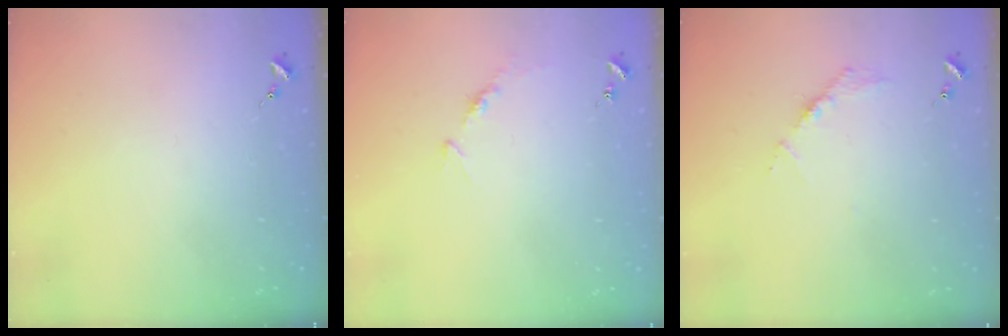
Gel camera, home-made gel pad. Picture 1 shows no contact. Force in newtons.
{"total": 4.9, "press": 4.8, "slide": 0.6}
{"total": 3.8, "press": 3.8, "slide": 0.4}